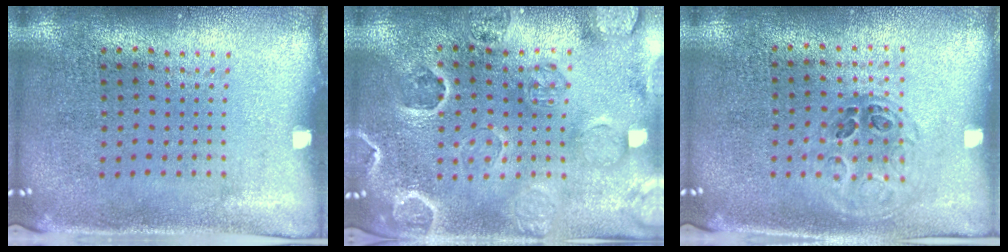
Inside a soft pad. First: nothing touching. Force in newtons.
{"total": 2.8, "press": 2.7, "slide": 0.6}
{"total": 1.0, "press": 0.9, "slide": 0.3}